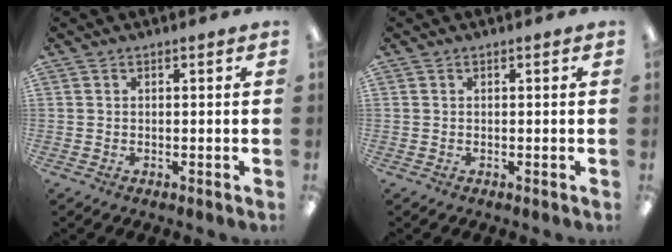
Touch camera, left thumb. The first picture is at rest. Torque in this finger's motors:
{"motor_torque": [0.00, 0.02, -0.11, 0.06, 0.00]}